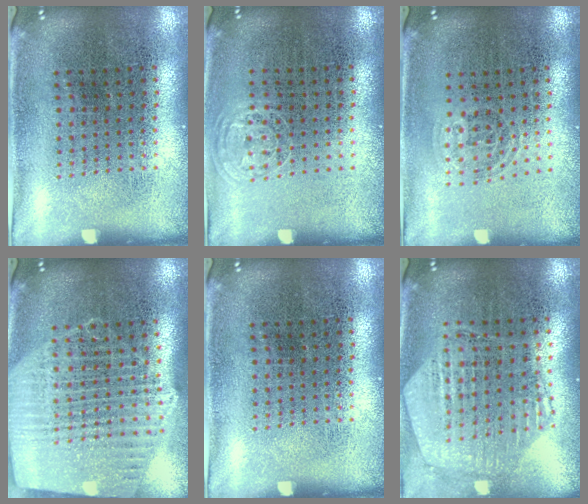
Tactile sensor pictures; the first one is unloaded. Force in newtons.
{"total": 0.6, "press": 0.6, "slide": 0.3}
{"total": 0.9, "press": 0.5, "slide": 0.7}
{"total": 1.9, "press": 1.8, "slide": 0.7}
{"total": 0.0}
{"total": 1.1, "press": 1.1, "slide": 0.2}